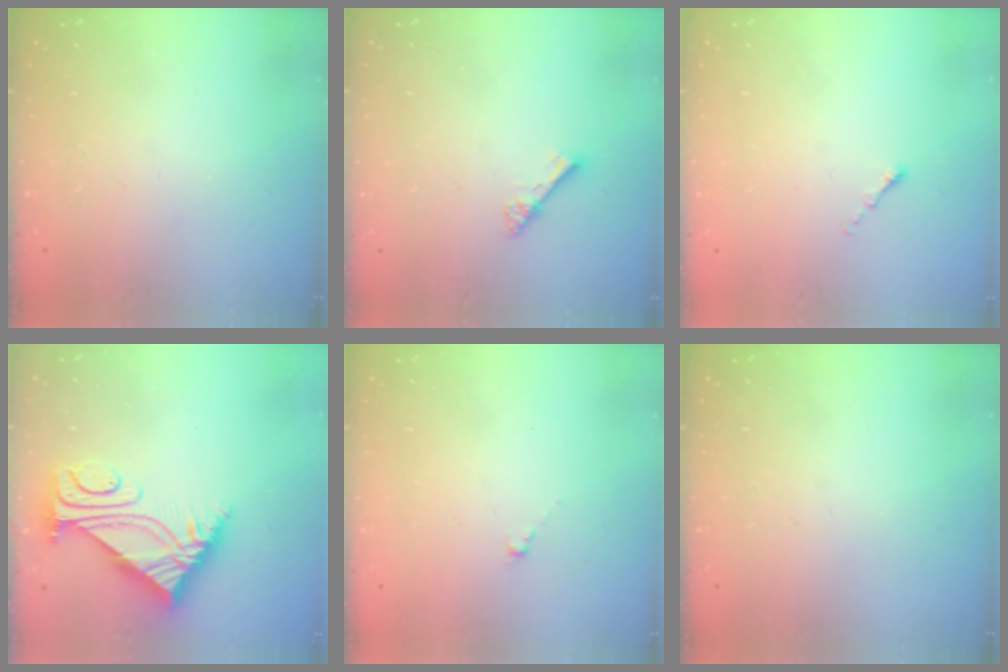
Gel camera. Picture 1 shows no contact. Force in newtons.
{"total": 2.8, "press": 2.8, "slide": 0.3}
{"total": 0.0}
{"total": 6.8, "press": 6.8, "slide": 0.5}
{"total": 0.0}
{"total": 0.0}